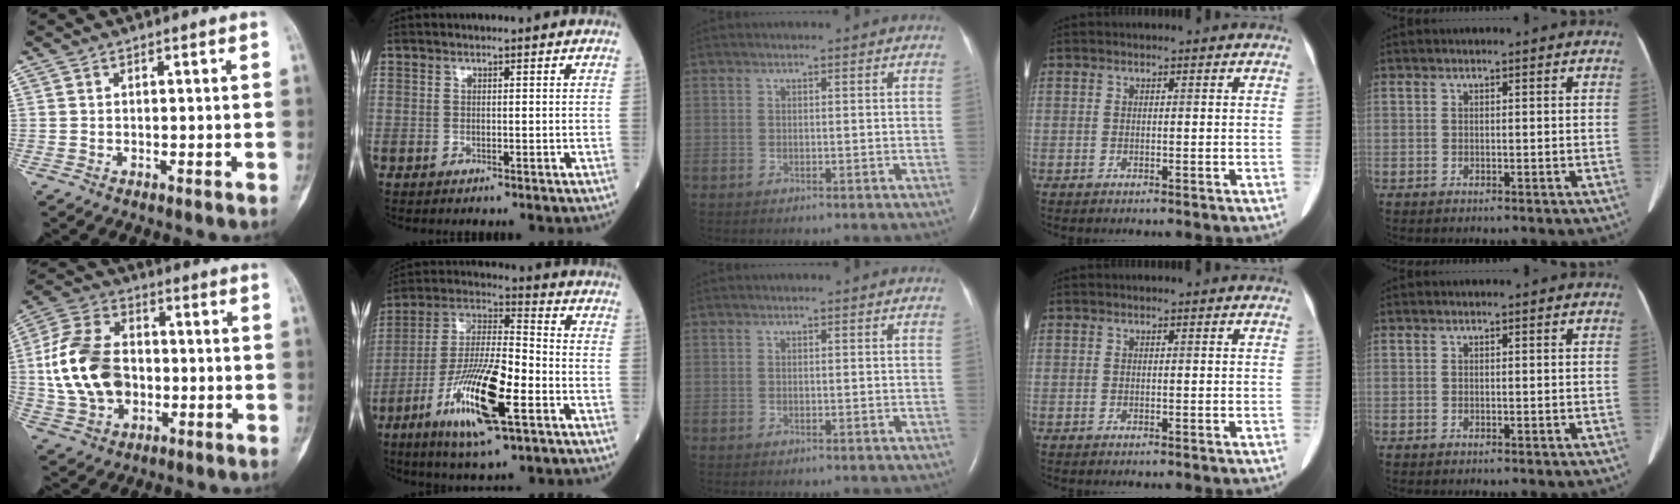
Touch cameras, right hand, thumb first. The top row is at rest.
{"thumb": {"total": 16.8, "force": [-1.0, 12.0, 11.7], "torque": [-0.217, 0.018, -0.014]}, "index": {"total": 16.7, "force": [-6.9, 2.8, 14.9], "torque": [-0.293, -0.018, -0.125]}}